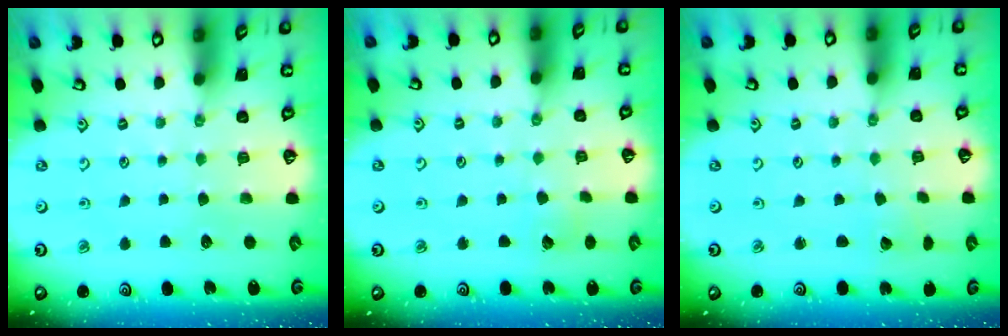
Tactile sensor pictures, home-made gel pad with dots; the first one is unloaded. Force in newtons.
{"total": 3.3, "press": 3.3, "slide": 0.3}
{"total": 1.0, "press": 1.0, "slide": 0.1}